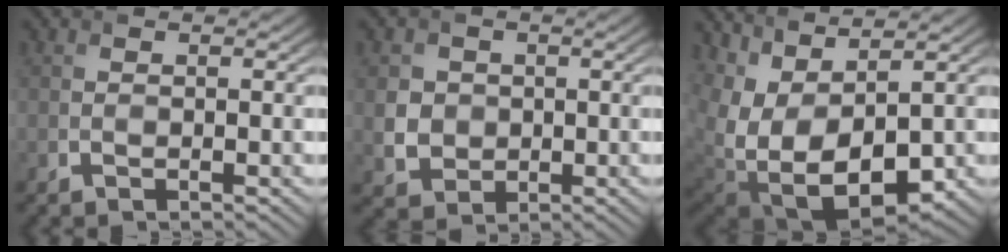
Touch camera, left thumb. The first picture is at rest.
{"total": 4.4, "force": [0.3, 4.1, 1.5], "torque": [-0.054, -0.009, 0.004]}
{"total": 11.0, "force": [1.6, 6.7, 8.5], "torque": [-0.181, -0.021, 0.058]}